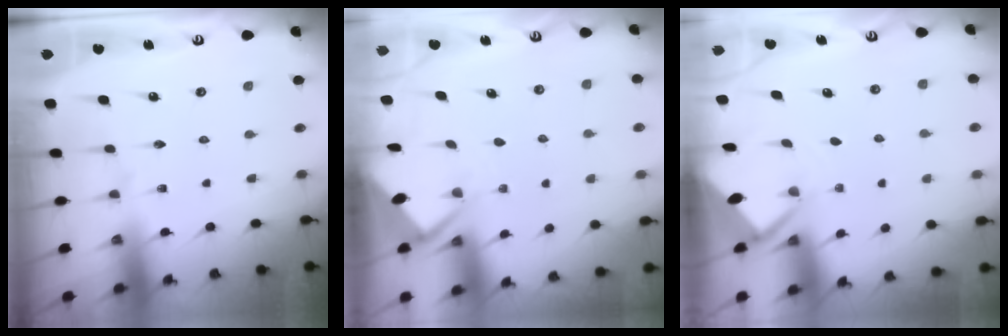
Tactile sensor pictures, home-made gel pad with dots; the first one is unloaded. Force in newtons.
{"total": 2.6, "press": 2.6, "slide": 0.4}
{"total": 2.6, "press": 2.6, "slide": 0.0}